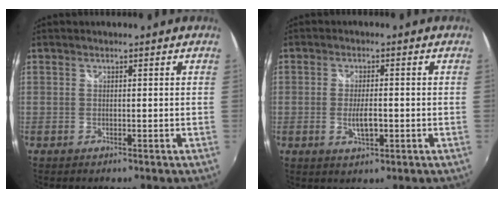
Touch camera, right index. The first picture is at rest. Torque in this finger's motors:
{"motor_torque": [0.10, 0.00, 0.28, 0.02]}